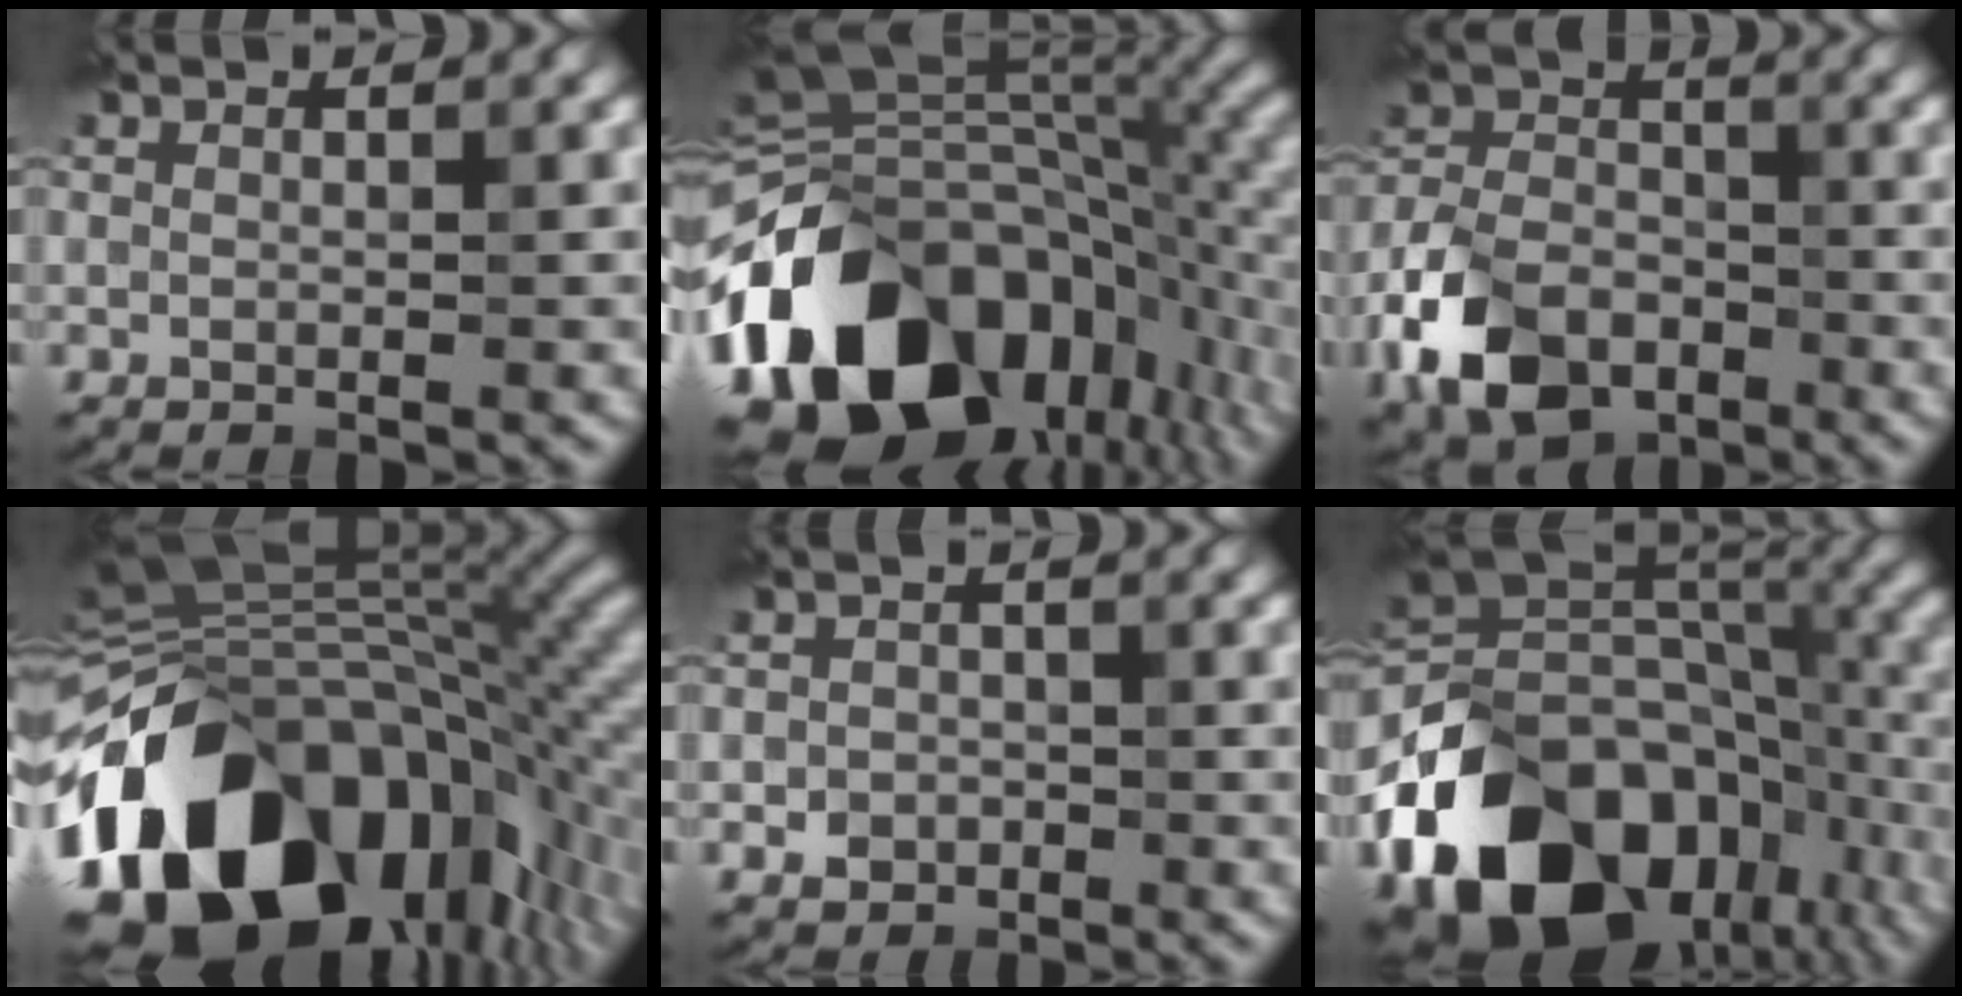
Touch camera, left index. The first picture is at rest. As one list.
[{"total": 17.0, "force": [-7.1, 10.5, 11.3], "torque": [-0.208, -0.004, -0.124]}, {"total": 9.3, "force": [-4.9, 6.0, 5.1], "torque": [-0.108, -0.004, -0.109]}, {"total": 17.7, "force": [-8.1, 10.3, 11.9], "torque": [-0.225, -0.025, -0.122]}, {"total": 2.1, "force": [-0.8, 1.7, 0.8], "torque": [0.002, 0.000, -0.021]}, {"total": 17.1, "force": [-8.4, 11.0, 10.1], "torque": [-0.207, -0.016, -0.145]}]